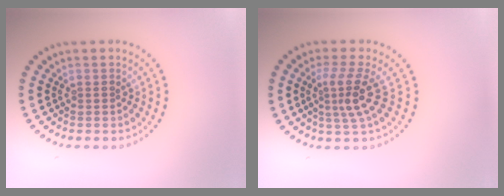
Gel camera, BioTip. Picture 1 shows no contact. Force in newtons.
{"total": 3.1, "press": 2.2, "slide": 2.2}